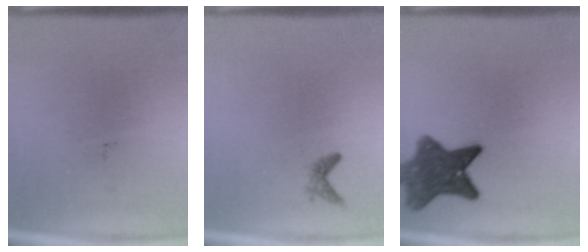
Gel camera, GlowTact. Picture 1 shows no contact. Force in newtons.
{"total": 0.9}
{"total": 8.3}